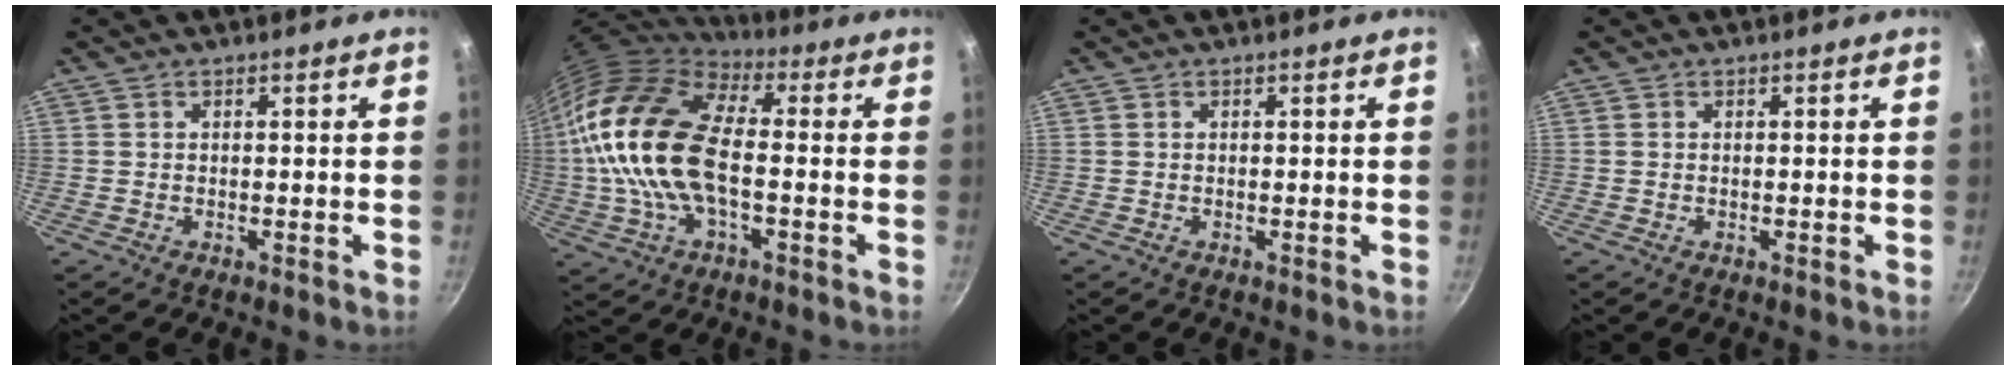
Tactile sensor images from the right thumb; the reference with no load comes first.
{"total": 20.4, "force": [-0.5, 10.9, 17.3], "torque": [-0.322, 0.025, -0.020]}
{"total": 0.0}
{"total": 0.0}